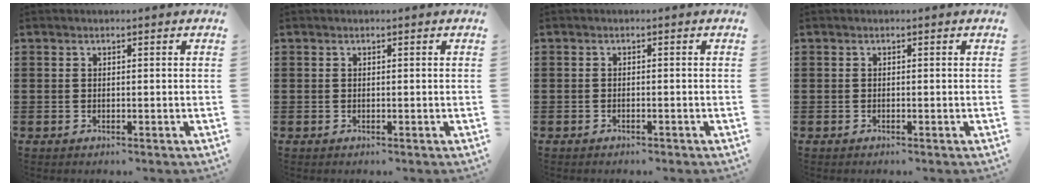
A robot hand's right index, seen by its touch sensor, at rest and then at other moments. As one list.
[{"total": 0.0}, {"total": 0.6, "force": [-0.5, -0.1, 0.2], "torque": [-0.006, -0.005, -0.009]}, {"total": 0.0}]